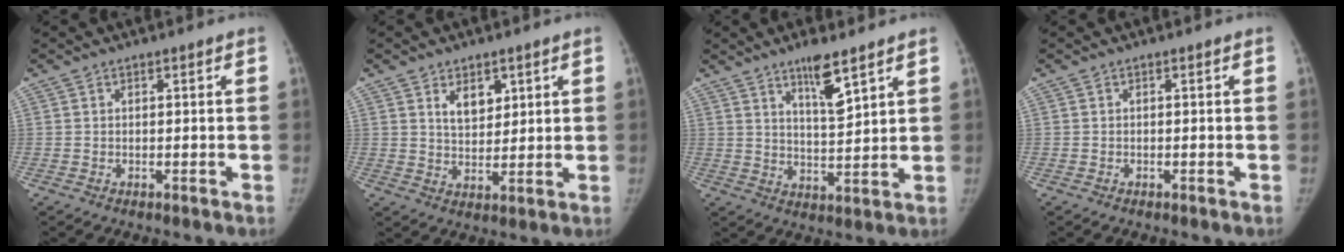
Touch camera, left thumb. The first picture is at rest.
{"total": 5.8, "force": [2.9, 3.6, 3.6], "torque": [-0.032, -0.023, 0.052]}
{"total": 7.8, "force": [5.1, 1.7, 5.6], "torque": [-0.086, -0.038, 0.091]}
{"total": 0.0}